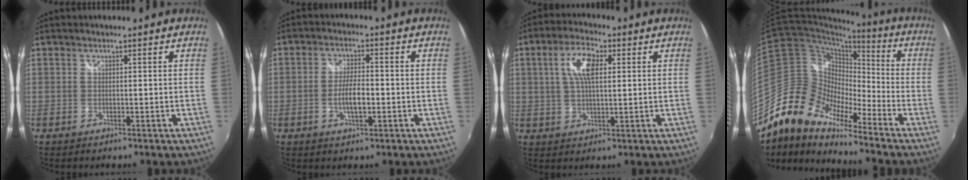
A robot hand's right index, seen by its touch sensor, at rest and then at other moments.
{"total": 5.4, "force": [-1.4, 1.8, 4.9], "torque": [-0.097, -0.001, -0.023]}
{"total": 8.0, "force": [2.1, 3.3, 6.9], "torque": [-0.130, 0.014, 0.038]}
{"total": 15.1, "force": [-11.4, 6.4, 7.6], "torque": [-0.130, 0.000, -0.237]}